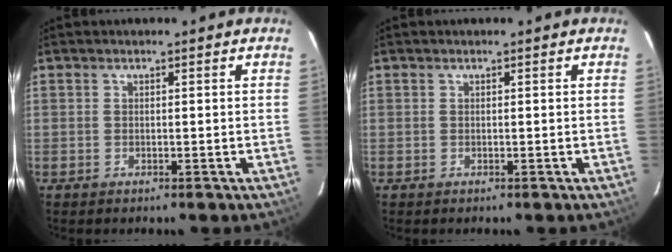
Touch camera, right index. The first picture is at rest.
{"total": 0.0}